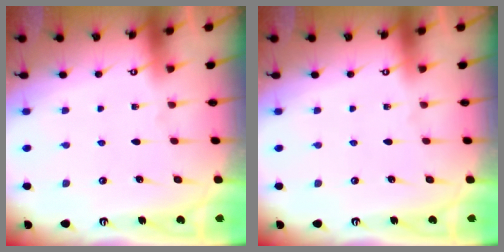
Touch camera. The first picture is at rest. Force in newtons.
{"total": 0.0}